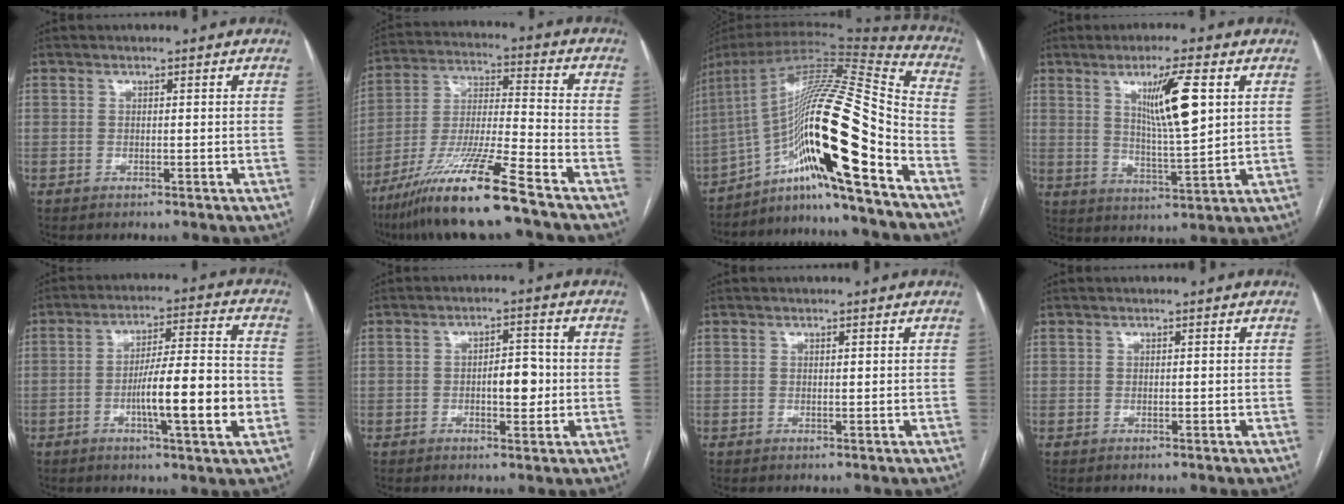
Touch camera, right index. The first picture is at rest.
{"total": 15.3, "force": [-10.9, -0.6, 10.7], "torque": [-0.217, -0.029, -0.200]}
{"total": 23.0, "force": [-11.5, 0.2, 19.9], "torque": [-0.339, 0.008, -0.198]}
{"total": 9.7, "force": [3.4, 0.7, 9.1], "torque": [-0.157, -0.008, 0.059]}
{"total": 12.9, "force": [-3.4, 0.9, 12.4], "torque": [-0.201, 0.005, -0.054]}
{"total": 4.9, "force": [-0.6, 2.0, 4.5], "torque": [-0.065, 0.005, -0.006]}
{"total": 0.5, "force": [0.2, 0.1, 0.4], "torque": [-0.009, -0.001, 0.004]}
{"total": 0.0}